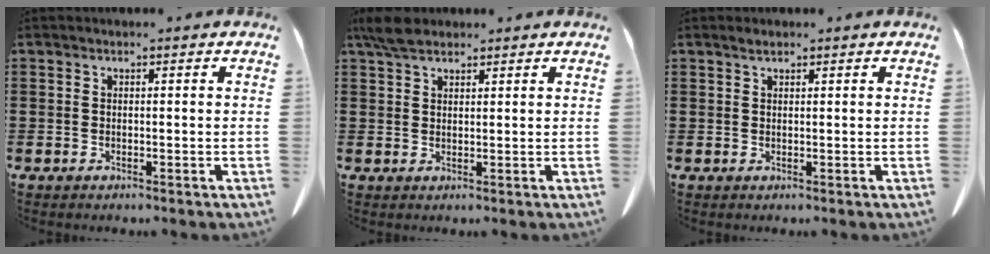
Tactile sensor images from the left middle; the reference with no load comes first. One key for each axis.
{"total": 3.7, "fx": 2.8, "fy": 1.5, "fz": 1.9, "tx": -0.045, "ty": 0.005, "tz": 0.055}
{"total": 1.0, "fx": 0.8, "fy": 0.3, "fz": 0.6, "tx": -0.013, "ty": 0.000, "tz": 0.016}